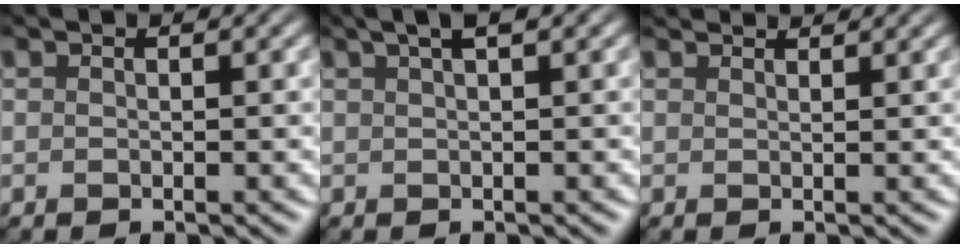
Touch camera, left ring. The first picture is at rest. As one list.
[{"total": 2.6, "force": [1.5, 0.8, 2.0], "torque": [-0.018, 0.004, 0.015]}, {"total": 3.1, "force": [2.9, 0.4, 0.9], "torque": [-0.015, 0.002, 0.035]}]